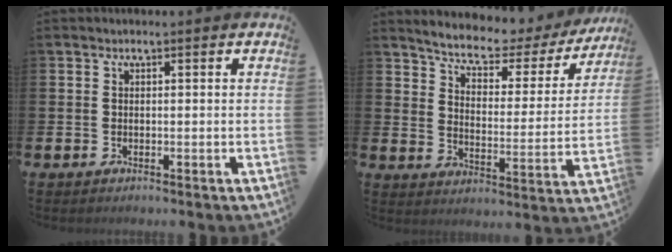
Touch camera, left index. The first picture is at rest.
{"total": 6.5, "force": [5.8, 2.0, 2.2], "torque": [-0.079, -0.040, 0.096]}